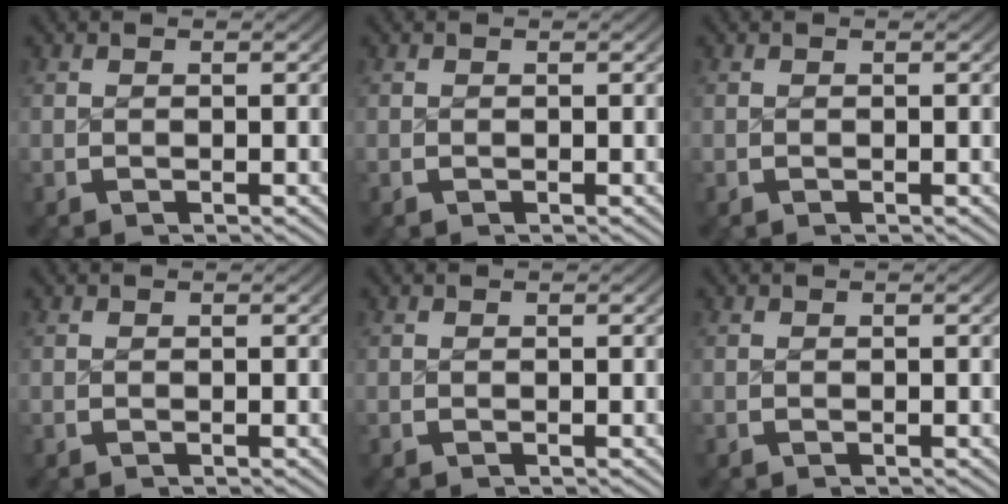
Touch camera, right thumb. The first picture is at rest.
{"total": 0.0}
{"total": 0.0}
{"total": 0.0}
{"total": 0.0}
{"total": 0.0}